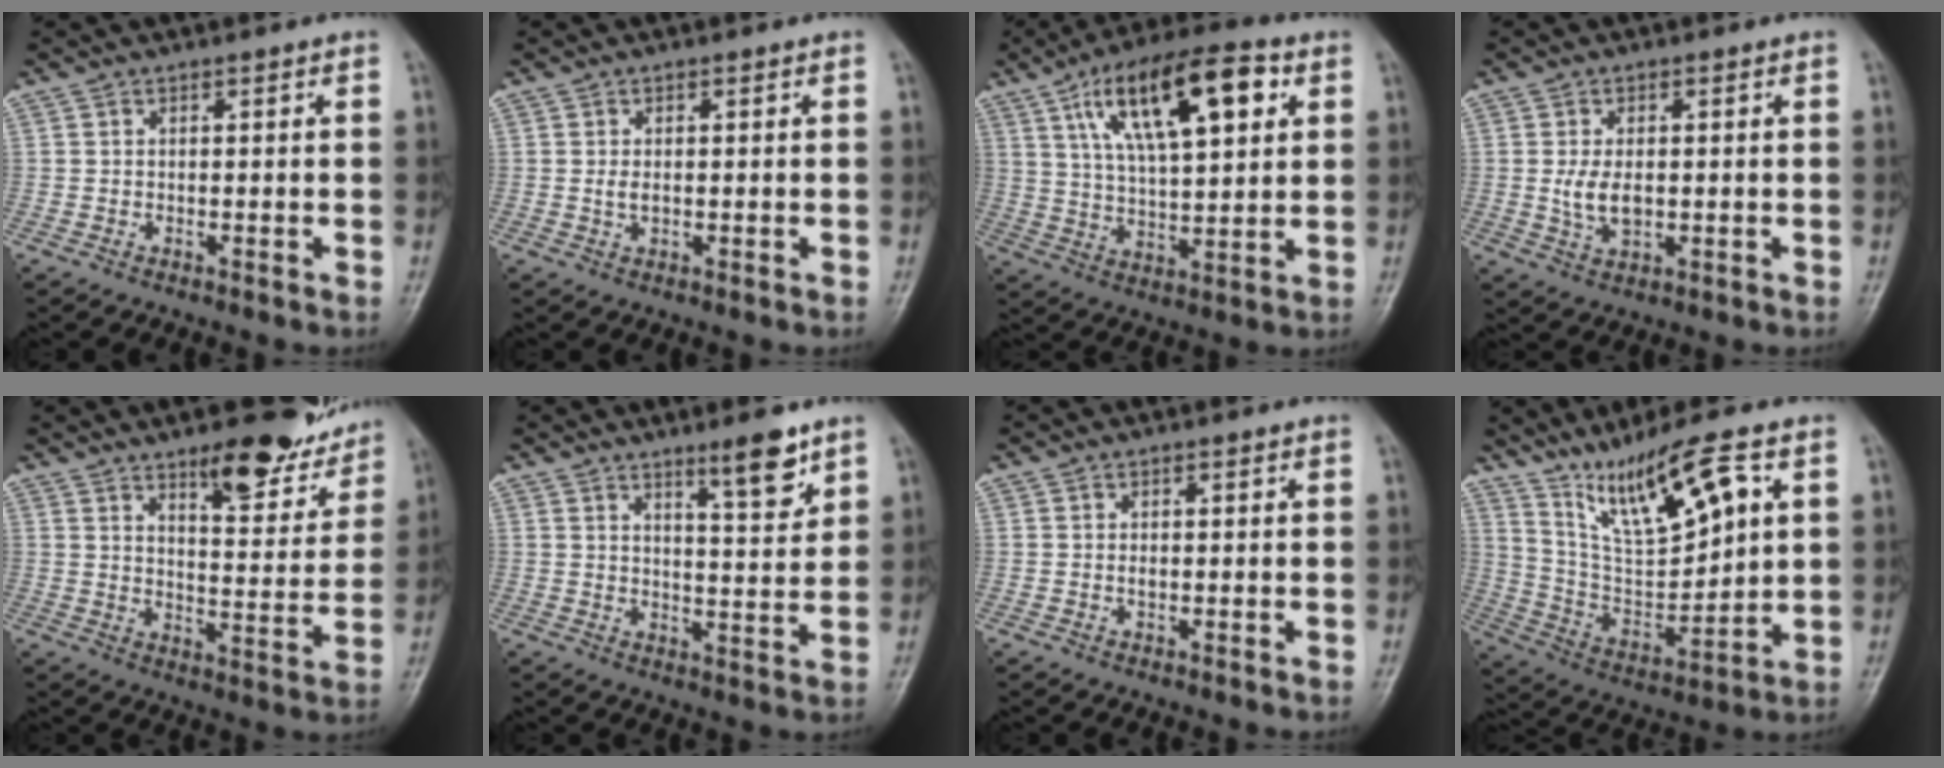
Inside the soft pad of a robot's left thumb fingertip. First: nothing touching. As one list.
[{"total": 1.7, "force": [0.1, 1.0, 1.4], "torque": [-0.028, -0.002, 0.002]}, {"total": 18.8, "force": [7.7, 7.1, 15.7], "torque": [-0.238, -0.006, 0.128]}, {"total": 5.0, "force": [0.0, 2.9, 4.1], "torque": [-0.079, -0.006, 0.005]}, {"total": 13.2, "force": [9.6, 4.6, 7.8], "torque": [-0.064, -0.064, 0.141]}, {"total": 7.3, "force": [5.1, 1.5, 5.0], "torque": [-0.064, -0.039, 0.077]}, {"total": 1.0, "force": [0.0, 0.6, 0.8], "torque": [-0.012, 0.000, 0.001]}, {"total": 16.6, "force": [8.3, 4.7, 13.6], "torque": [-0.226, -0.029, 0.169]}]